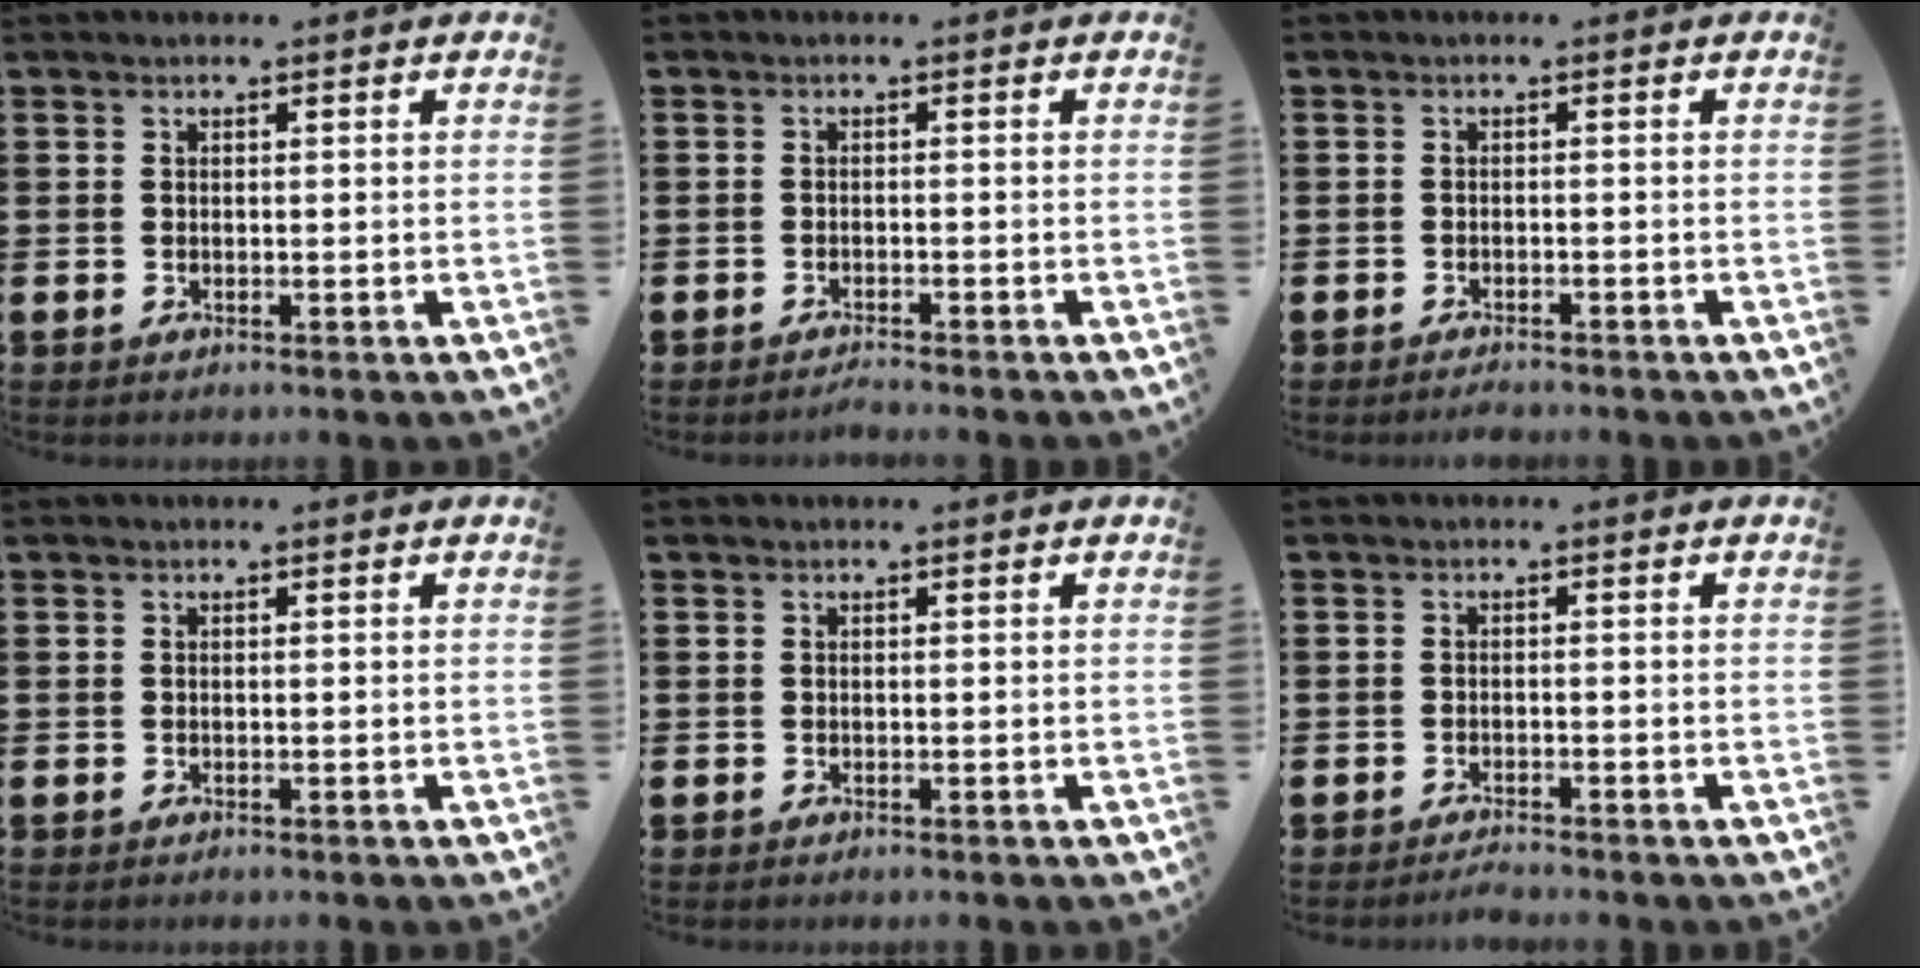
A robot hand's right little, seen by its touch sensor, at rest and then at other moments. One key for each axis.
{"total": 1.0, "fx": -1.0, "fy": -0.1, "fz": 0.2, "tx": -0.005, "ty": -0.002, "tz": -0.019}
{"total": 1.1, "fx": -1.1, "fy": 0.1, "fz": 0.2, "tx": -0.007, "ty": 0.000, "tz": -0.022}
{"total": 0.0}
{"total": 0.0}
{"total": 1.2, "fx": -1.2, "fy": -0.1, "fz": 0.3, "tx": -0.007, "ty": 0.000, "tz": -0.023}